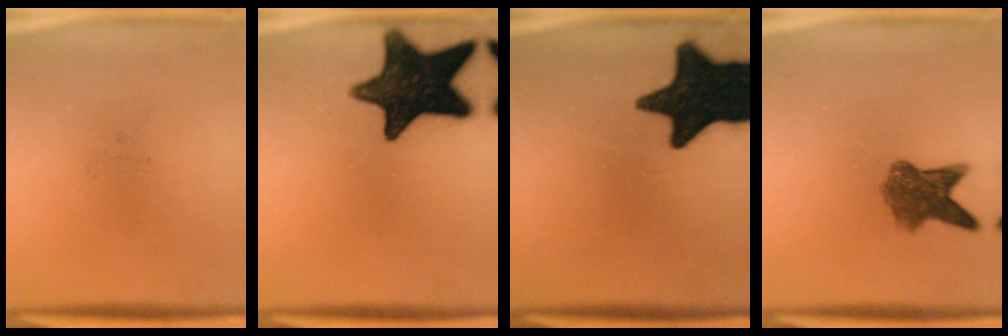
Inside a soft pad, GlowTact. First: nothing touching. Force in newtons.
{"total": 17.3}
{"total": 17.3}
{"total": 6.3}